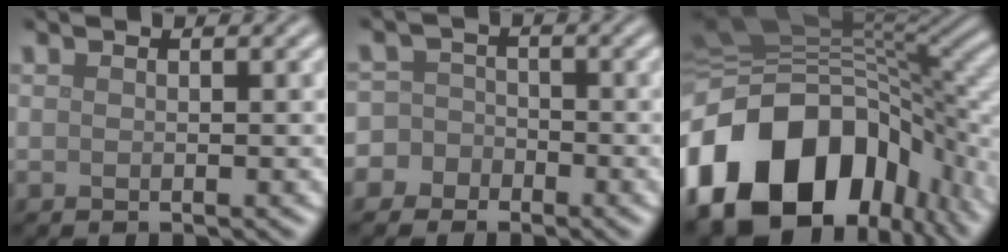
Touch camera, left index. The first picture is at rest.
{"total": 5.5, "force": [-2.7, 4.7, 0.5], "torque": [0.014, 0.011, -0.076]}
{"total": 18.4, "force": [-7.2, 12.0, 11.8], "torque": [-0.250, -0.024, -0.120]}